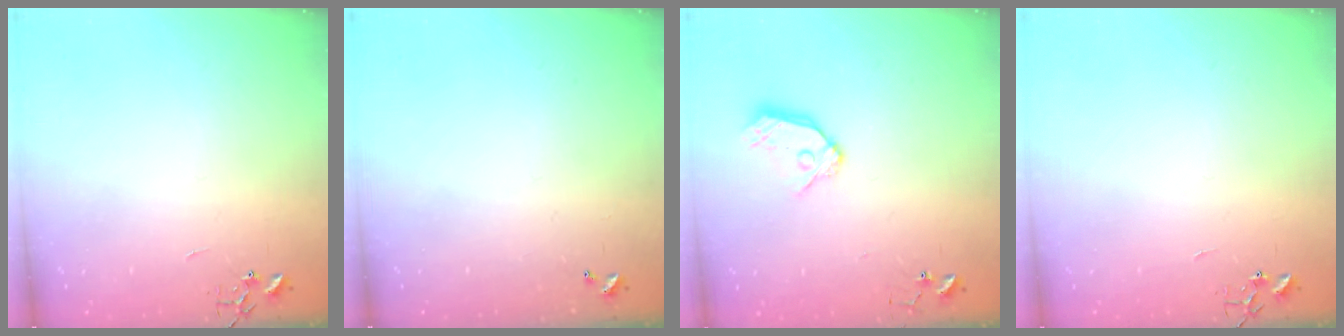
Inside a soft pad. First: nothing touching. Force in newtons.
{"total": 0.0}
{"total": 11.0, "press": 10.9, "slide": 1.1}
{"total": 0.0}